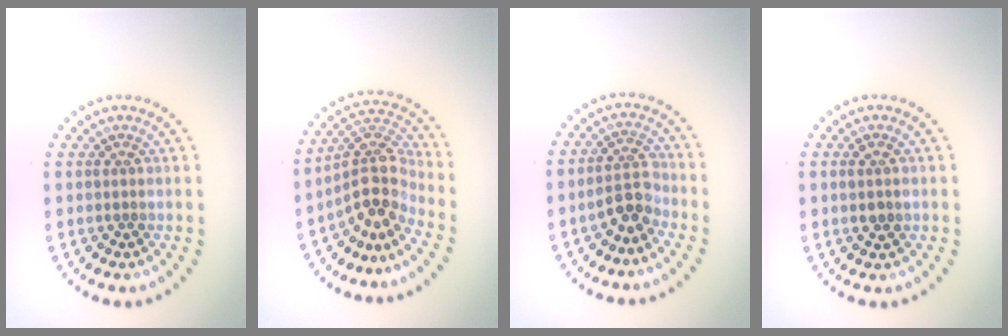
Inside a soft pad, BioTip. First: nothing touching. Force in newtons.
{"total": 4.4, "press": 3.3, "slide": 2.9}
{"total": 2.8, "press": 2.5, "slide": 1.2}
{"total": 1.5, "press": 1.4, "slide": 0.2}